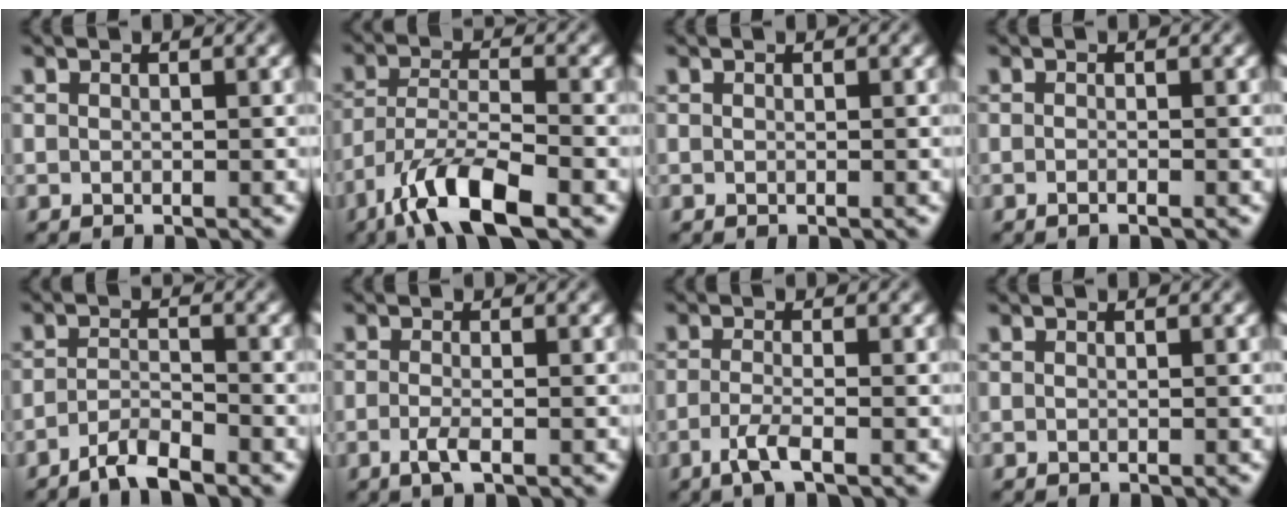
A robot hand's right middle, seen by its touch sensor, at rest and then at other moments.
{"total": 7.7, "force": [-5.1, 2.1, 5.5], "torque": [-0.101, -0.002, -0.099]}
{"total": 0.0}
{"total": 0.7, "force": [-0.4, 0.1, 0.6], "torque": [-0.008, -0.002, -0.008]}
{"total": 2.9, "force": [-2.4, 0.5, 1.6], "torque": [-0.031, 0.002, -0.051]}
{"total": 1.8, "force": [-0.7, 0.4, 1.6], "torque": [-0.034, -0.004, -0.018]}
{"total": 2.5, "force": [-1.3, 0.5, 2.1], "torque": [-0.043, 0.000, -0.033]}
{"total": 0.0}